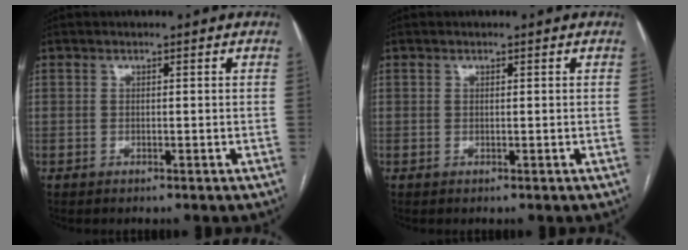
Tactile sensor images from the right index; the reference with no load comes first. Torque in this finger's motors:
{"motor_torque": [0.22, 0.20, 0.04, 0.00]}